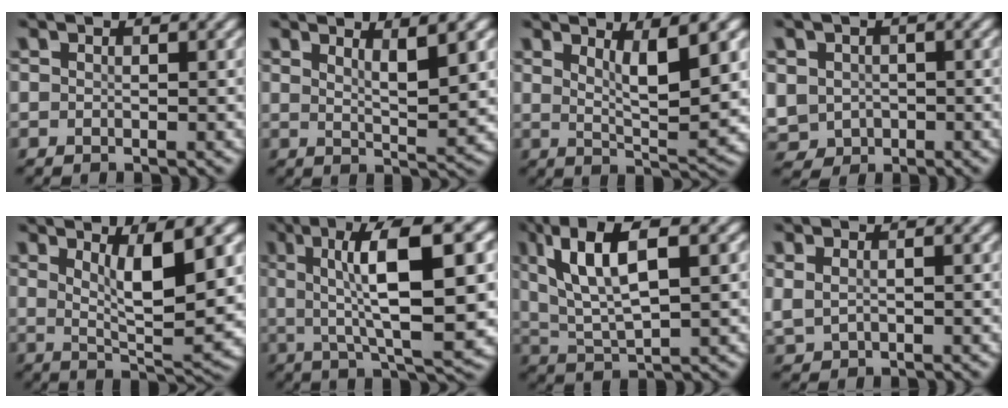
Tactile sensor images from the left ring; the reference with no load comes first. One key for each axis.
{"total": 4.0, "fx": 2.1, "fy": 0.8, "fz": 3.3, "tx": -0.043, "ty": -0.008, "tz": 0.035}
{"total": 5.6, "fx": 2.2, "fy": 1.2, "fz": 5.0, "tx": -0.077, "ty": -0.010, "tz": 0.040}
{"total": 4.3, "fx": -0.4, "fy": 4.0, "fz": 1.5, "tx": -0.033, "ty": -0.006, "tz": -0.013}
{"total": 7.1, "fx": 2.3, "fy": 1.7, "fz": 6.5, "tx": -0.102, "ty": -0.015, "tz": 0.043}
{"total": 11.8, "fx": 2.6, "fy": 3.0, "fz": 11.1, "tx": -0.166, "ty": 0.012, "tz": 0.043}
{"total": 8.8, "fx": 3.2, "fy": 3.1, "fz": 7.6, "tx": -0.151, "ty": 0.015, "tz": 0.060}
{"total": 1.4, "fx": 0.3, "fy": 1.0, "fz": 1.0, "tx": -0.021, "ty": -0.004, "tz": 0.014}